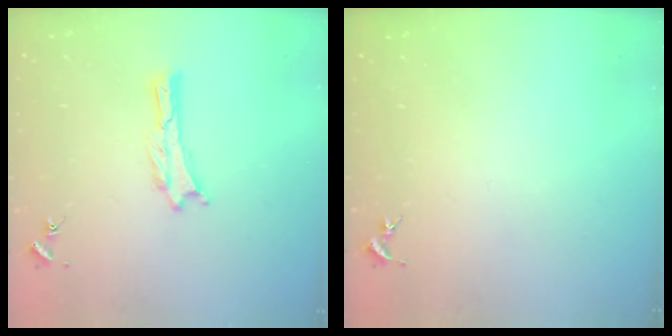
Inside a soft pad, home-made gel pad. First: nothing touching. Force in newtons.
{"total": 0.0}